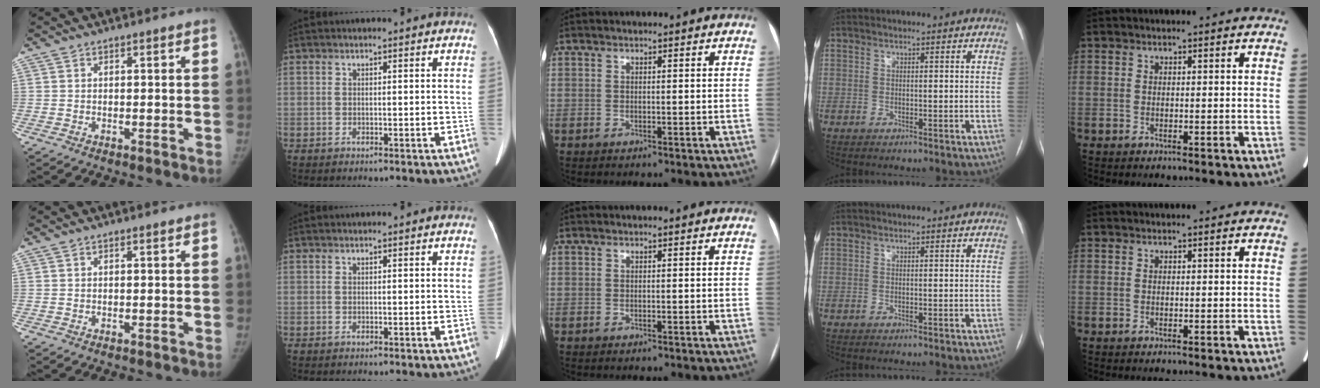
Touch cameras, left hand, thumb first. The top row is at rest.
{}